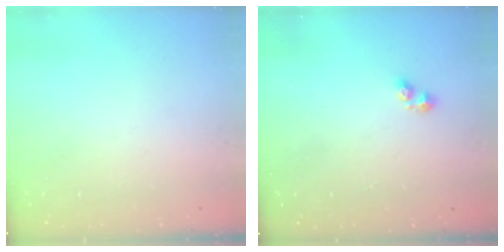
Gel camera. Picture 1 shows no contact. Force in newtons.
{"total": 3.3, "press": 3.2, "slide": 0.5}